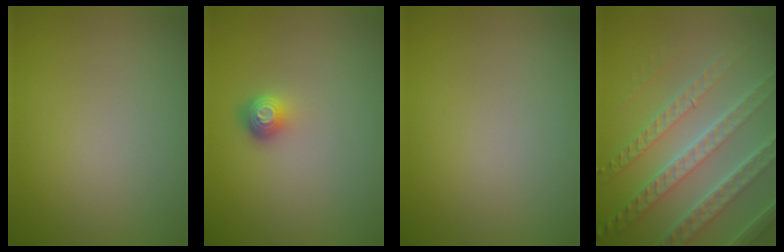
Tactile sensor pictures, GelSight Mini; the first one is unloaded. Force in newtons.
{"total": 1.7, "press": 1.3, "slide": 1.1}
{"total": 0.0}
{"total": 8.0, "press": 5.5, "slide": 5.9}